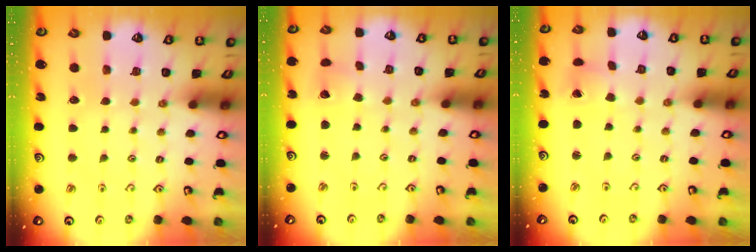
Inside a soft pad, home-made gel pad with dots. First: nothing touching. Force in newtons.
{"total": 2.3, "press": 2.3, "slide": 0.2}
{"total": 1.6, "press": 1.5, "slide": 0.3}